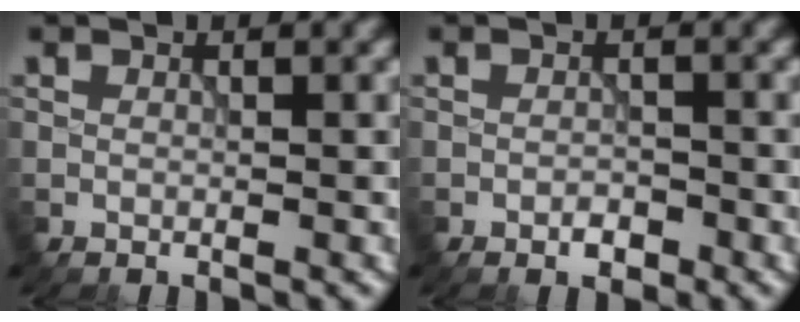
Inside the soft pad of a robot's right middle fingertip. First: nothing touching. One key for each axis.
{"total": 1.4, "fx": -0.9, "fy": 0.6, "fz": 0.8, "tx": -0.013, "ty": 0.001, "tz": -0.017}